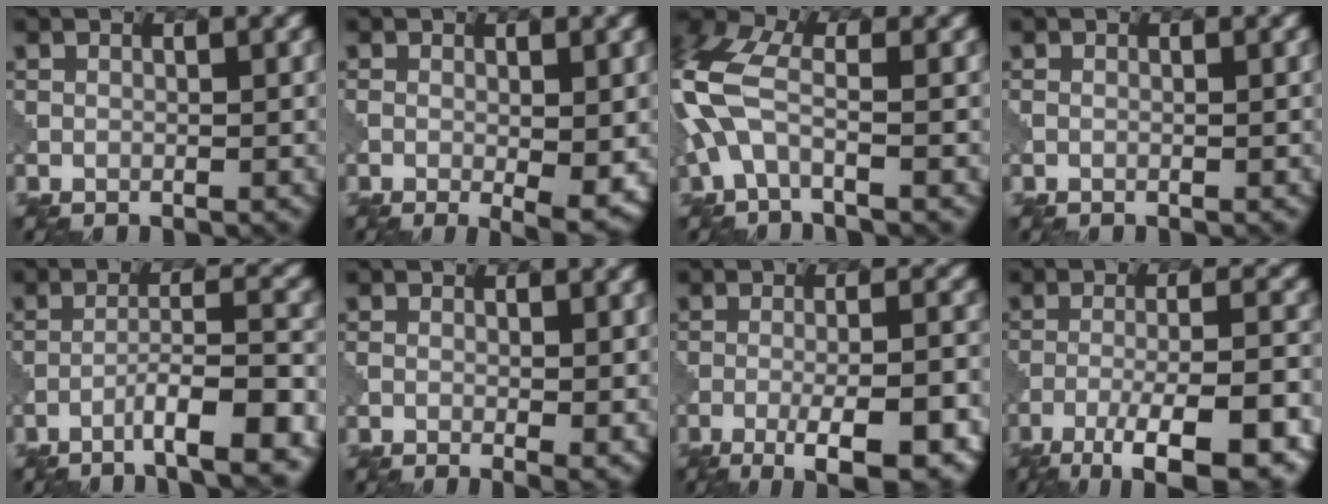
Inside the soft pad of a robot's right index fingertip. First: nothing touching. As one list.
[{"total": 4.1, "force": [-1.1, 1.0, 3.8], "torque": [-0.062, -0.015, -0.009]}, {"total": 5.3, "force": [-0.8, 2.5, 4.6], "torque": [-0.124, 0.011, -0.036]}, {"total": 0.0}, {"total": 6.4, "force": [-4.3, 0.4, 4.7], "torque": [-0.069, 0.016, -0.074]}, {"total": 3.2, "force": [-0.4, 1.0, 3.0], "torque": [-0.040, -0.009, 0.003]}, {"total": 7.2, "force": [-3.7, 1.8, 5.9], "torque": [-0.081, 0.001, -0.045]}, {"total": 9.3, "force": [-6.2, 1.8, 6.7], "torque": [-0.098, 0.007, -0.095]}]